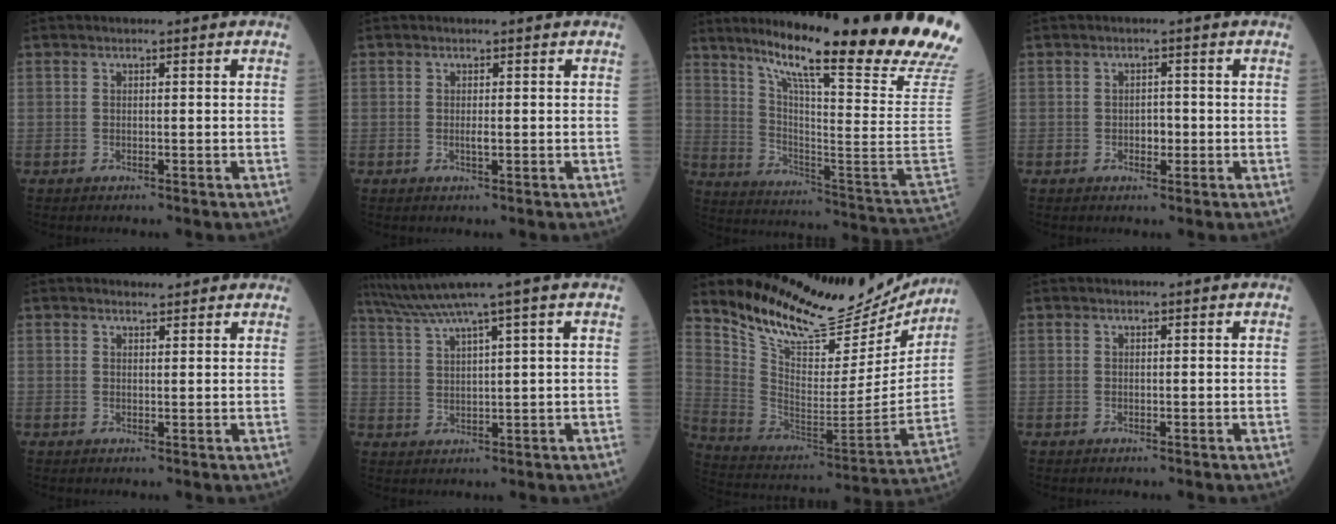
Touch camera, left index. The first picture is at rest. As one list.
[{"total": 0.9, "force": [0.1, 0.1, 0.9], "torque": [-0.017, -0.002, 0.000]}, {"total": 29.3, "force": [23.5, -2.8, 17.3], "torque": [-0.236, -0.116, 0.324]}, {"total": 1.6, "force": [-0.5, 1.0, 1.2], "torque": [-0.013, 0.002, -0.007]}, {"total": 2.1, "force": [1.9, 0.9, 0.2], "torque": [-0.001, 0.008, 0.022]}, {"total": 6.8, "force": [5.2, -2.2, 3.7], "torque": [-0.070, 0.015, 0.098]}, {"total": 21.4, "force": [19.6, 6.1, 6.2], "torque": [-0.105, -0.054, 0.290]}, {"total": 0.0}]